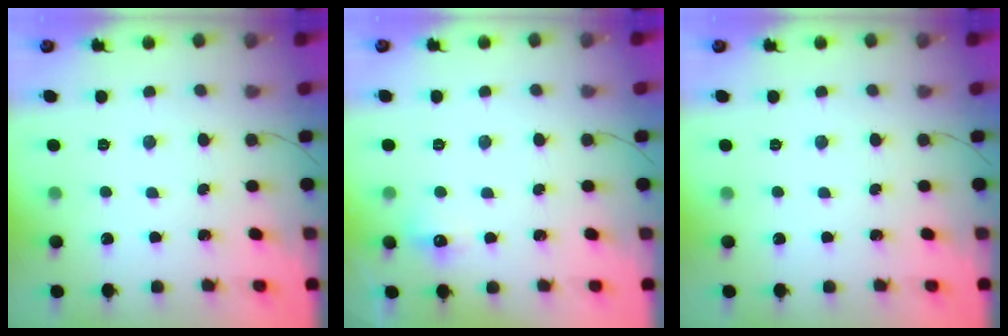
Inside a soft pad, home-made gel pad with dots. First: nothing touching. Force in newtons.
{"total": 6.2, "press": 5.9, "slide": 1.8}
{"total": 0.0}